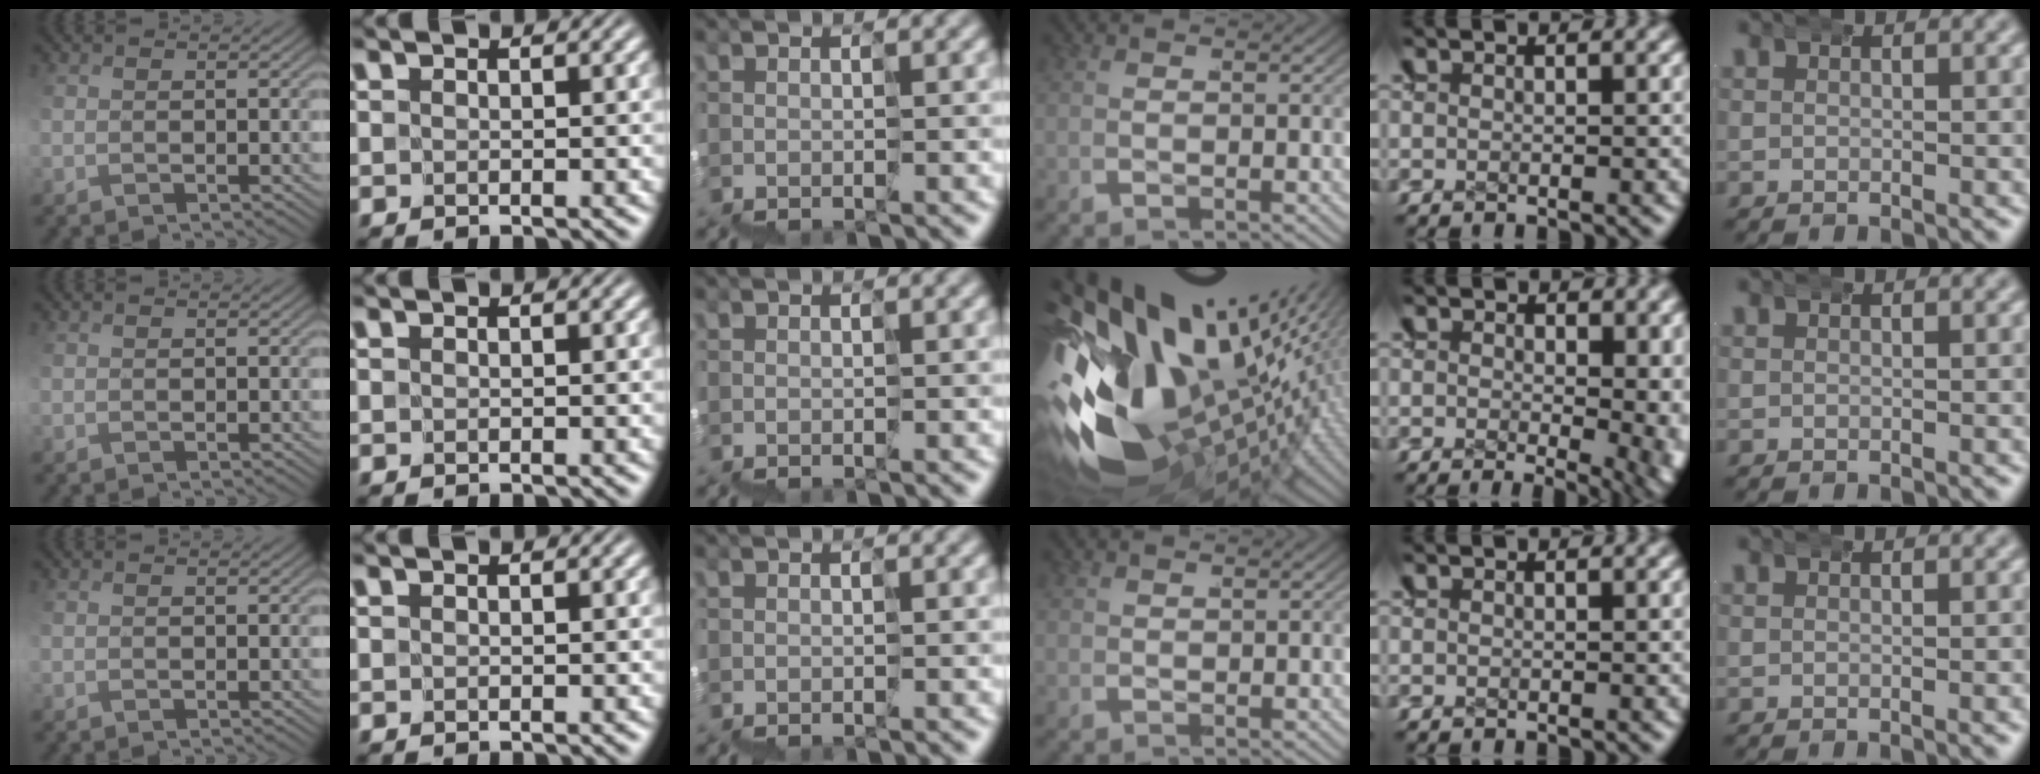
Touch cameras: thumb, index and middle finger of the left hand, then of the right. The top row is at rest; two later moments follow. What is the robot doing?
{"motion": "wrap", "object": "ethernet cable"}